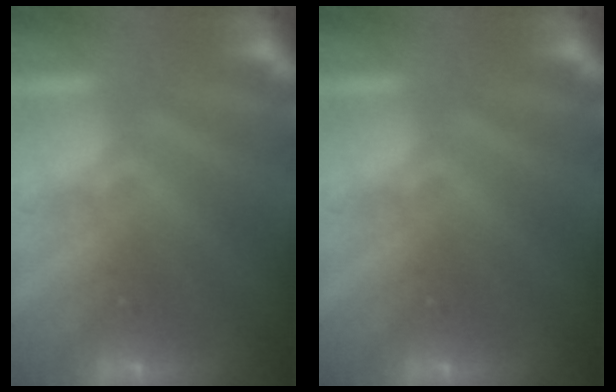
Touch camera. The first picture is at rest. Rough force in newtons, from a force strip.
{"total": 0.0}